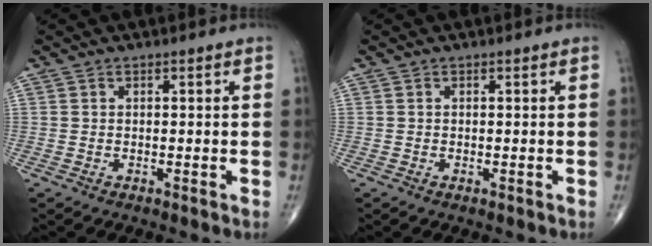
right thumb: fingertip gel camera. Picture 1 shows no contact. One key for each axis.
{"total": 0.0}